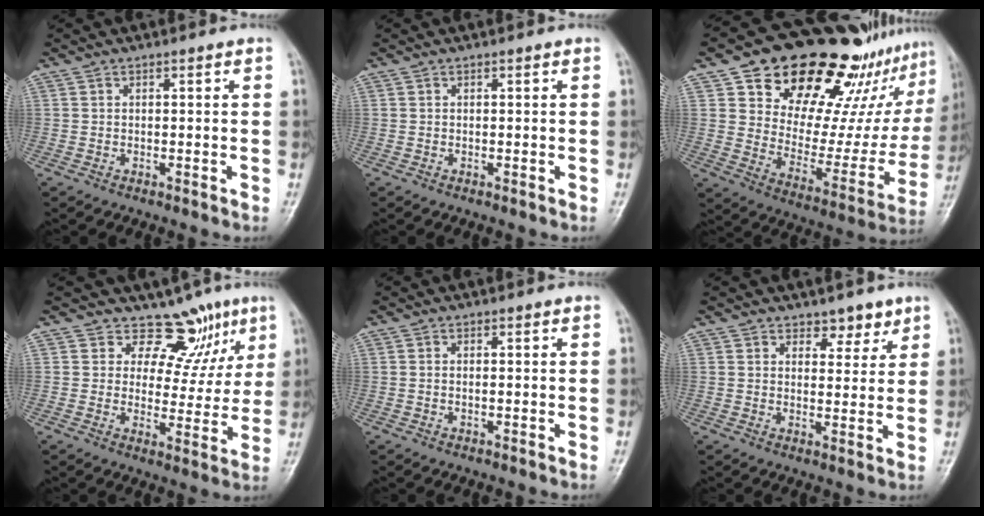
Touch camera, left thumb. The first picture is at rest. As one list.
[{"total": 0.0}, {"total": 29.2, "force": [19.8, 12.6, 17.3], "torque": [-0.213, -0.074, 0.292]}, {"total": 9.5, "force": [6.7, 6.2, 2.7], "torque": [0.006, -0.038, 0.088]}, {"total": 0.8, "force": [-0.1, 0.3, 0.7], "torque": [-0.019, 0.006, -0.001]}, {"total": 4.1, "force": [3.0, 2.5, 1.3], "torque": [0.014, -0.019, 0.043]}]